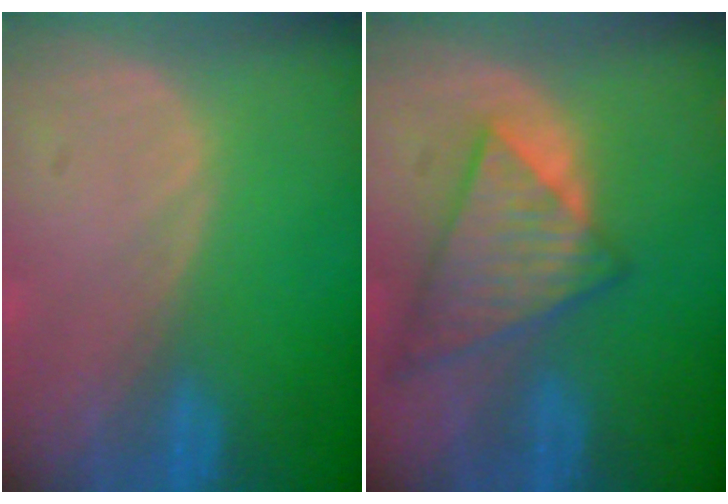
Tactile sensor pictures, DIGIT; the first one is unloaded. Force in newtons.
{"total": 9.0, "press": 7.8, "slide": 4.4}